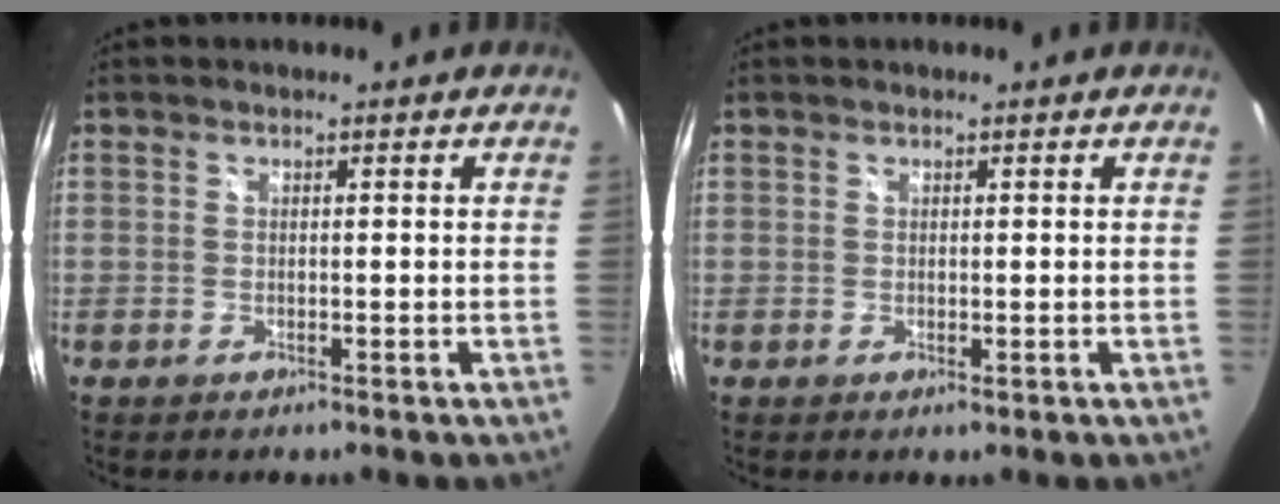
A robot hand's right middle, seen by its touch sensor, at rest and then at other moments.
{"total": 0.0}